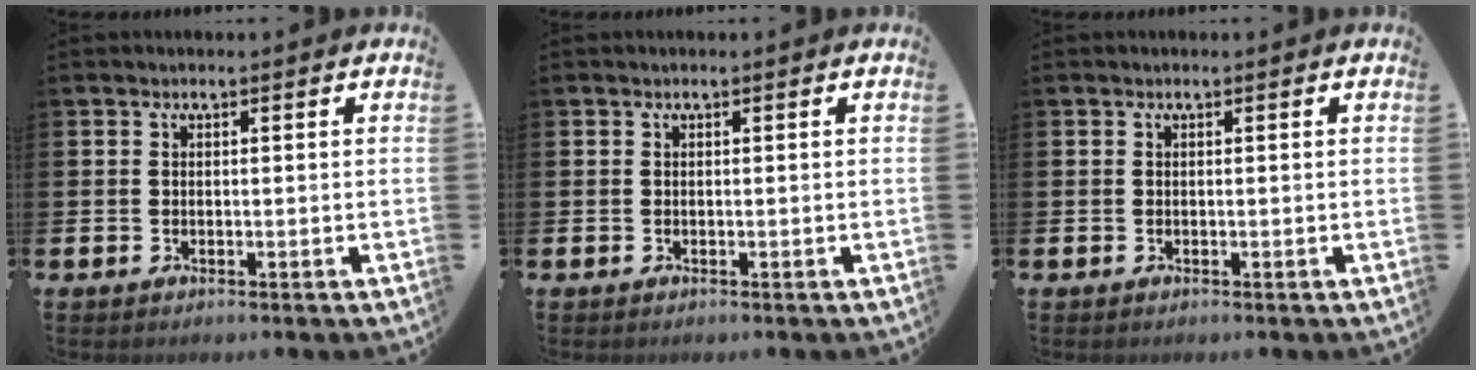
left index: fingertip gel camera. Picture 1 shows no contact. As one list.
[{"total": 0.0}, {"total": 0.0}]